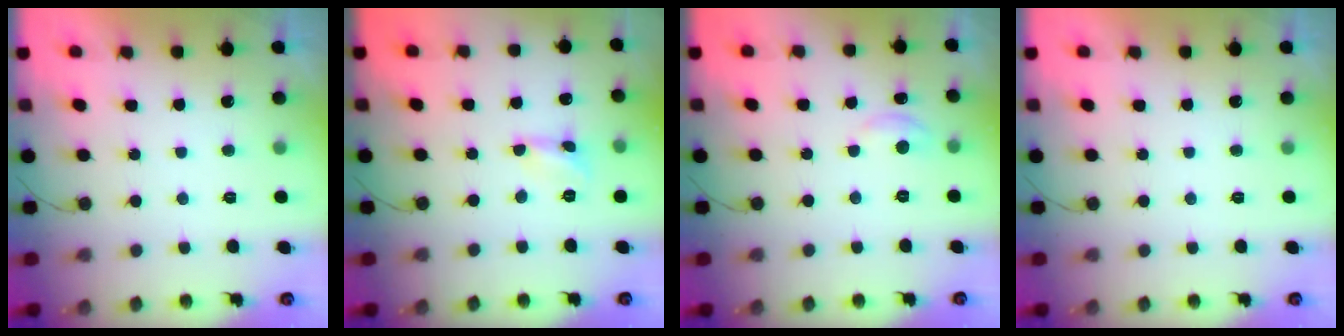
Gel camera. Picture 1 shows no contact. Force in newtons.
{"total": 1.6, "press": 1.6, "slide": 0.1}
{"total": 3.8, "press": 3.8, "slide": 0.4}
{"total": 0.0}